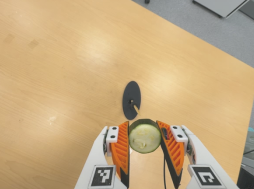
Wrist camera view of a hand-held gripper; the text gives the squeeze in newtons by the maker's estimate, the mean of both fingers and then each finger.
{"total": 9.4, "left": 8.3, "right": 10.4}